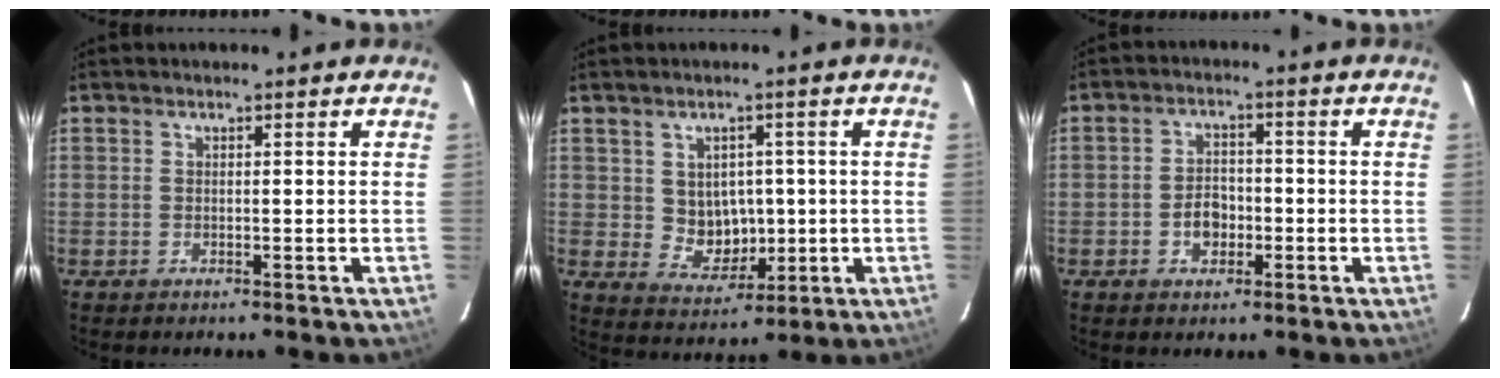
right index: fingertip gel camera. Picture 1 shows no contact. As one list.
[{"total": 6.7, "force": [0.3, 6.1, 2.8], "torque": [-0.053, 0.003, 0.025]}, {"total": 4.7, "force": [-1.5, 3.5, 2.7], "torque": [-0.052, 0.010, -0.022]}]